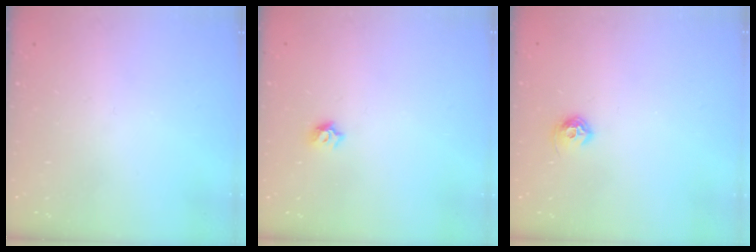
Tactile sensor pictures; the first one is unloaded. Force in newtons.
{"total": 5.7, "press": 5.6, "slide": 0.7}
{"total": 6.9, "press": 6.8, "slide": 1.0}